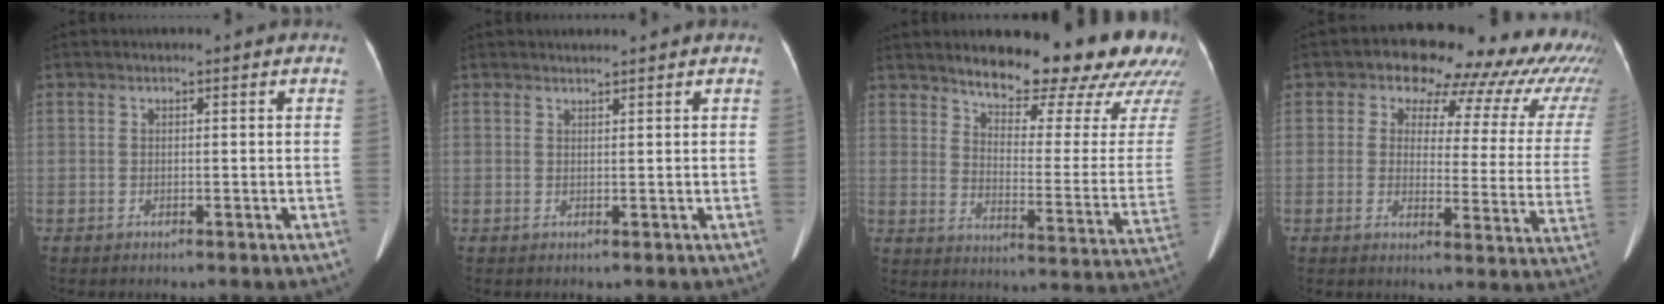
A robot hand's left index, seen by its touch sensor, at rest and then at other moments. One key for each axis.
{"total": 2.5, "fx": 2.4, "fy": -0.2, "fz": 0.7, "tx": -0.009, "ty": 0.001, "tz": 0.029}
{"total": 22.4, "fx": 19.1, "fy": 3.6, "fz": 11.2, "tx": -0.143, "ty": -0.080, "tz": 0.230}
{"total": 18.5, "fx": 14.6, "fy": 7.5, "fz": 8.5, "tx": -0.073, "ty": -0.034, "tz": 0.142}